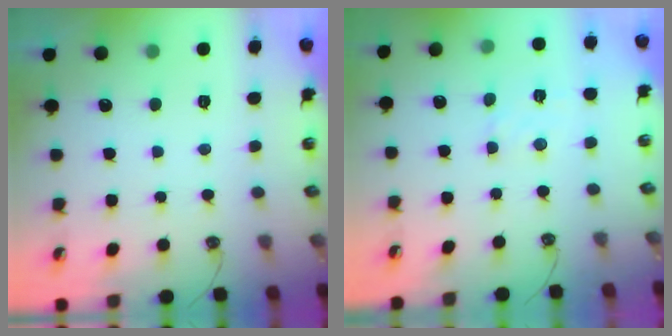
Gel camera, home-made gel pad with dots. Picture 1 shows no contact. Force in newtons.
{"total": 2.6, "press": 2.6, "slide": 0.4}